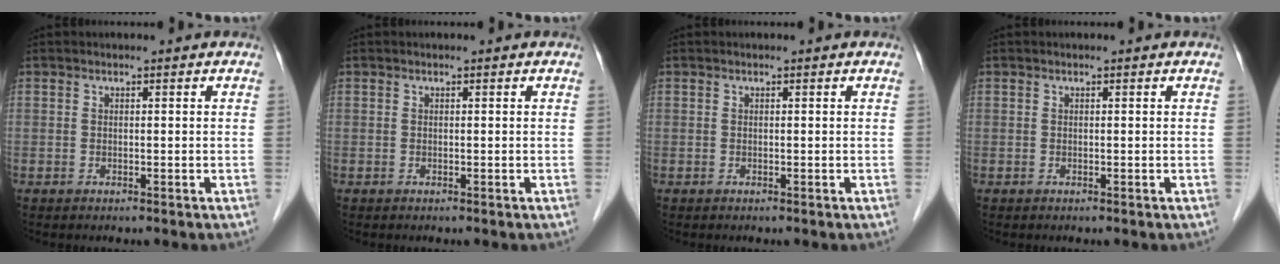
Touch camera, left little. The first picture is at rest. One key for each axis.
{"total": 0.0}
{"total": 0.0}
{"total": 0.0}